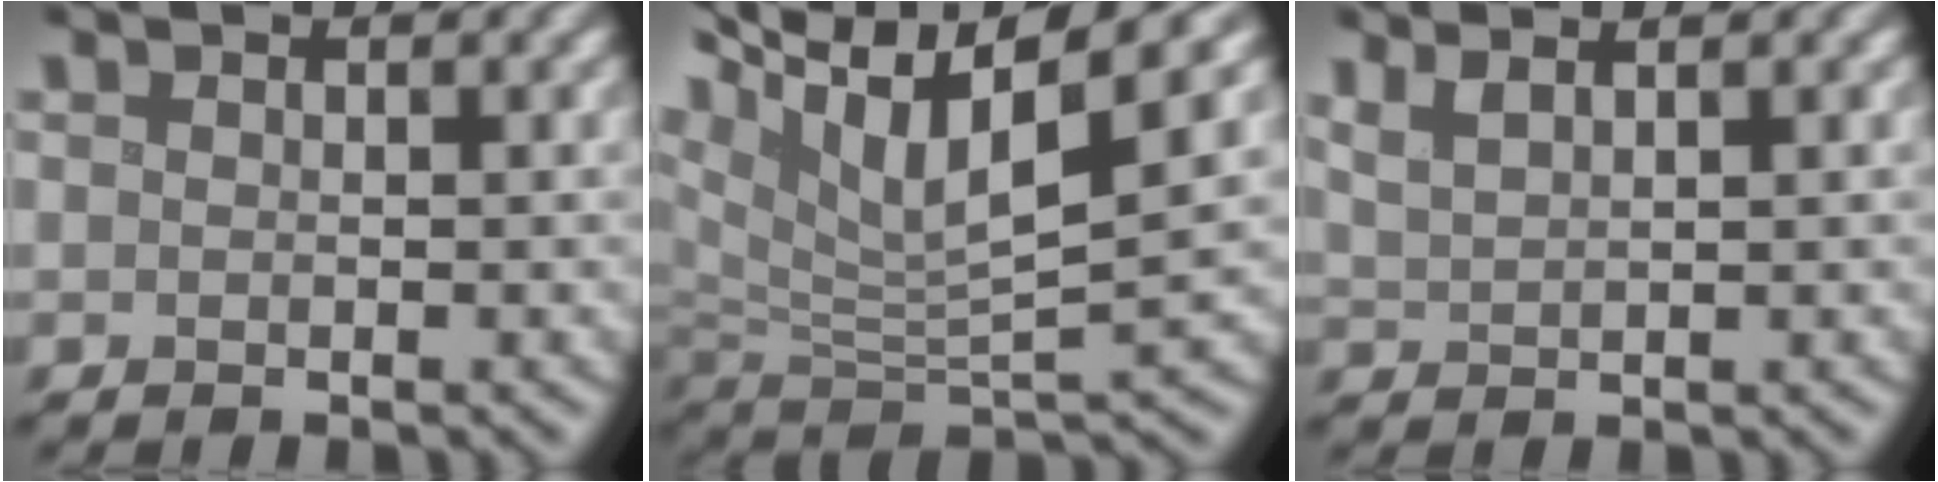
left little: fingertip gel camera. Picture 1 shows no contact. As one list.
[{"total": 11.2, "force": [6.5, 2.9, 8.6], "torque": [-0.170, 0.016, 0.119]}, {"total": 2.8, "force": [2.0, 1.0, 1.7], "torque": [-0.018, 0.011, 0.023]}]